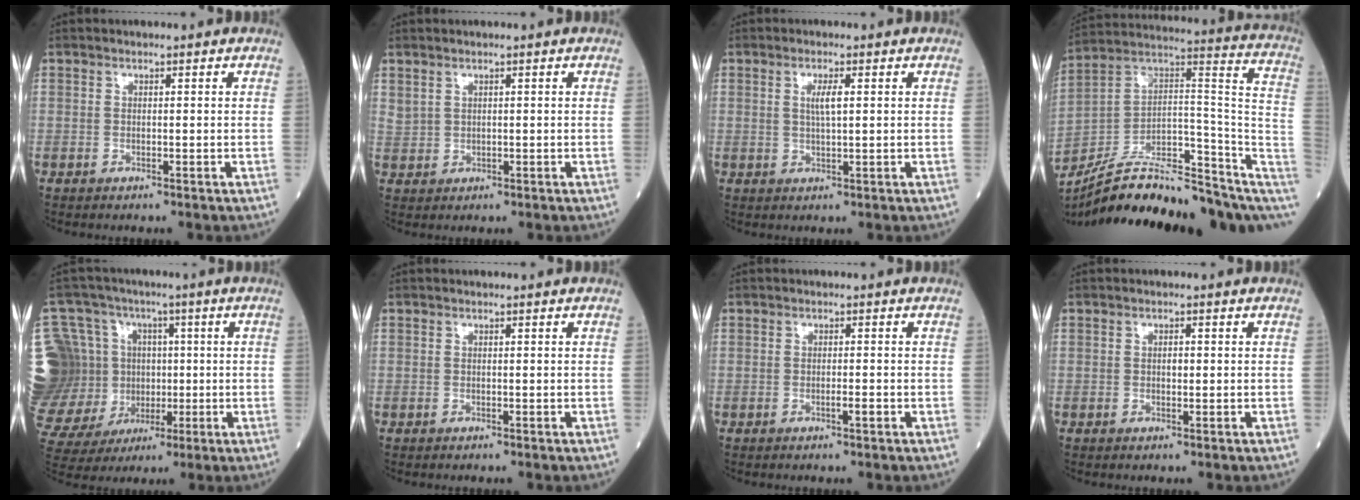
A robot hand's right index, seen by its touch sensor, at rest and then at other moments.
{"total": 1.3, "force": [1.1, 0.4, 0.5], "torque": [-0.009, 0.001, 0.028]}
{"total": 2.6, "force": [0.7, 0.3, 2.5], "torque": [-0.050, -0.001, 0.012]}
{"total": 22.5, "force": [-17.3, 5.6, 13.2], "torque": [-0.164, 0.046, -0.272]}
{"total": 22.5, "force": [0.4, 19.0, 12.0], "torque": [-0.323, 0.051, 0.036]}
{"total": 0.0}
{"total": 1.0, "force": [-0.4, 0.0, 0.9], "torque": [-0.014, 0.000, -0.007]}
{"total": 1.1, "force": [0.0, 0.5, 0.9], "torque": [-0.018, 0.001, 0.001]}